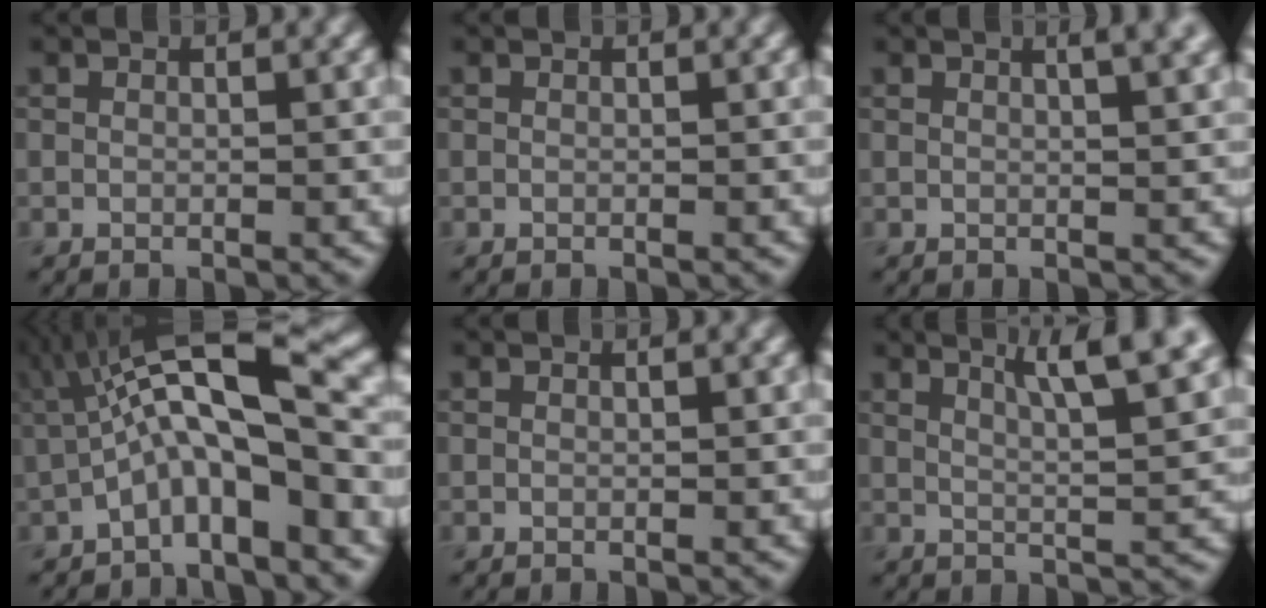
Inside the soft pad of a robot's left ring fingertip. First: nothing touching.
{"total": 0.0}
{"total": 3.7, "force": [1.8, 1.4, 2.8], "torque": [-0.012, 0.017, 0.006]}
{"total": 8.4, "force": [0.0, 2.2, 8.1], "torque": [-0.129, 0.019, -0.012]}
{"total": 0.5, "force": [0.4, 0.2, 0.3], "torque": [-0.003, 0.003, 0.003]}
{"total": 6.8, "force": [3.9, 1.5, 5.4], "torque": [-0.059, 0.020, 0.048]}